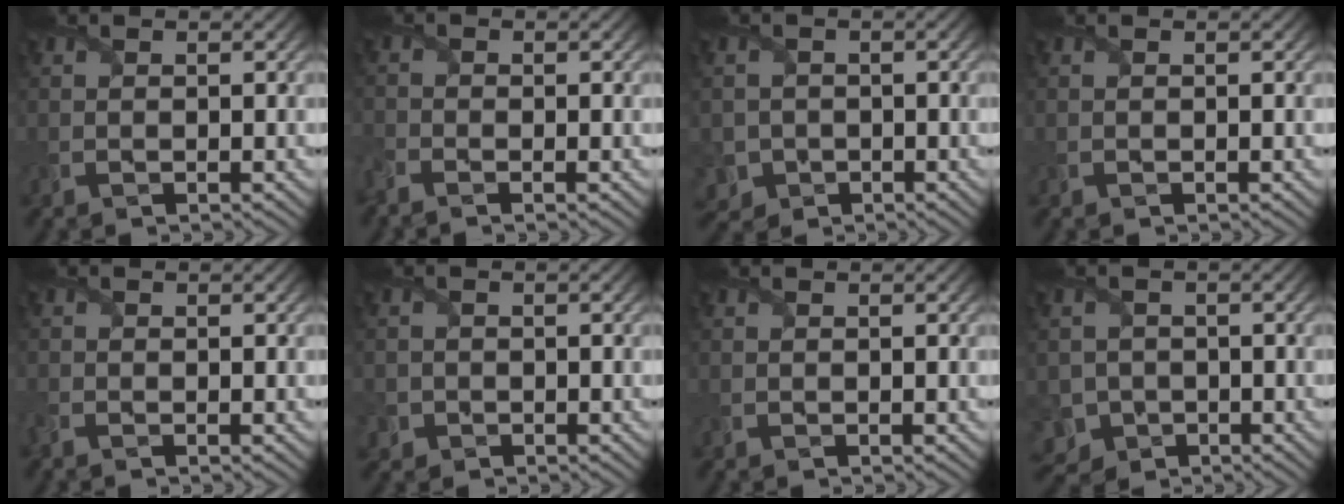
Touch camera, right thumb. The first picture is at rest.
{"total": 2.3, "force": [-2.0, 0.7, 1.0], "torque": [-0.032, -0.015, -0.053]}
{"total": 3.4, "force": [-1.2, 3.1, 0.7], "torque": [-0.023, -0.014, -0.029]}
{"total": 0.0}
{"total": 1.3, "force": [-1.0, 0.5, 0.7], "torque": [-0.026, -0.008, -0.029]}
{"total": 2.0, "force": [-0.9, 1.8, 0.2], "torque": [-0.002, -0.006, -0.018]}
{"total": 0.0}
{"total": 5.2, "force": [-2.1, 4.5, 1.6], "torque": [-0.048, -0.019, -0.042]}